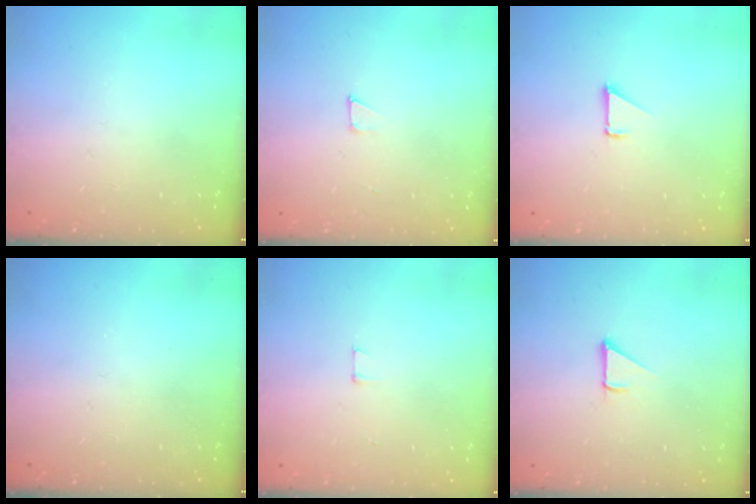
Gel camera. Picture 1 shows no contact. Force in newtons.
{"total": 3.2, "press": 3.2, "slide": 0.2}
{"total": 1.1, "press": 1.1, "slide": 0.1}
{"total": 0.0}
{"total": 2.9, "press": 2.9, "slide": 0.2}
{"total": 1.9, "press": 1.9, "slide": 0.1}